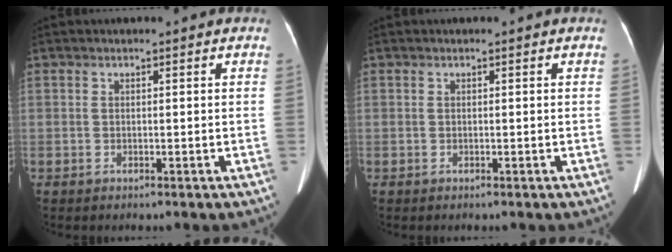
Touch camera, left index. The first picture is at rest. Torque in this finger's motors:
{"motor_torque": [-0.03, -0.02, 0.00, 0.00]}